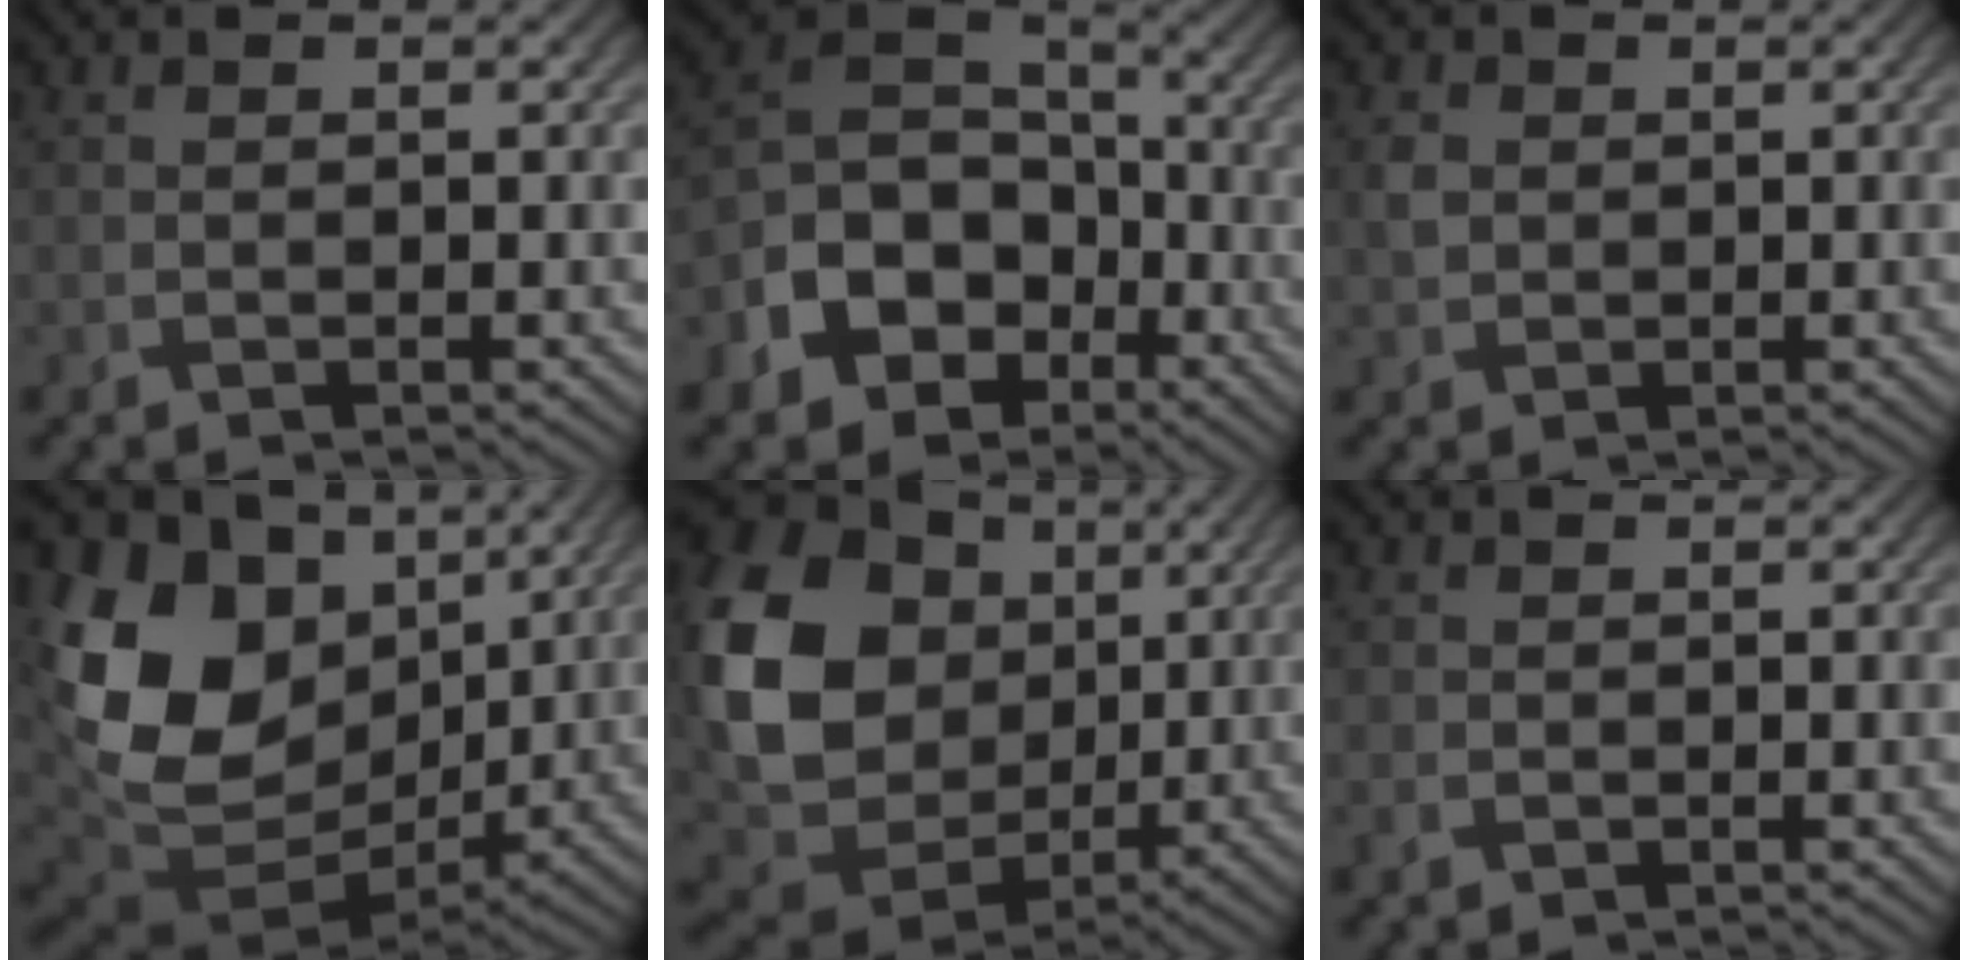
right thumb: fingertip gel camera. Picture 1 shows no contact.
{"total": 12.5, "force": [-5.6, 8.9, 6.7], "torque": [-0.150, -0.030, -0.108]}
{"total": 2.2, "force": [0.4, 1.9, 1.0], "torque": [-0.027, -0.001, 0.007]}
{"total": 18.8, "force": [3.8, 14.4, 11.6], "torque": [-0.261, -0.012, 0.104]}
{"total": 20.3, "force": [3.3, 16.5, 11.3], "torque": [-0.303, -0.002, 0.086]}
{"total": 0.8, "force": [-0.4, 0.6, 0.4], "torque": [-0.010, -0.005, -0.008]}